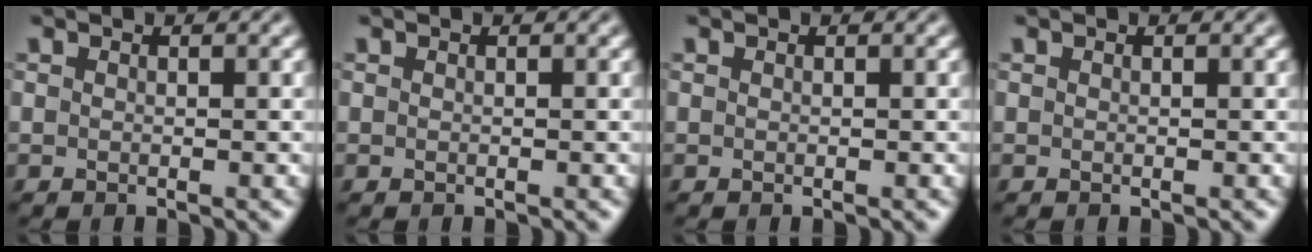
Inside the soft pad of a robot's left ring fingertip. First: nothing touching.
{"total": 0.0}
{"total": 0.0}
{"total": 0.0}